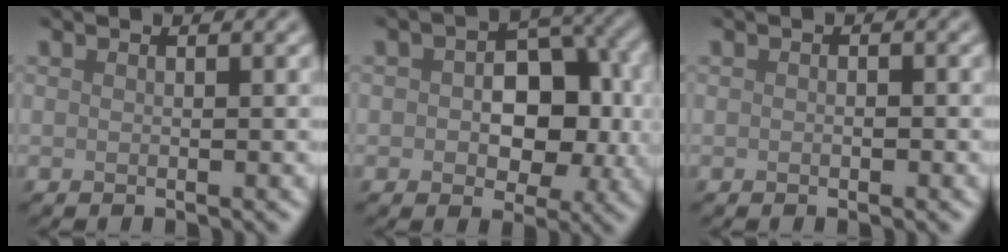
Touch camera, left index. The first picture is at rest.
{"total": 7.6, "force": [0.3, 5.0, 5.8], "torque": [-0.069, 0.001, 0.002]}
{"total": 0.5, "force": [0.0, 0.4, 0.4], "torque": [-0.003, -0.001, -0.001]}